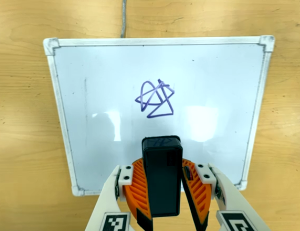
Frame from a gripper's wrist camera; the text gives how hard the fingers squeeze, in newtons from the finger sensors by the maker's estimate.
{"total": 9.9, "left": 10.1, "right": 9.7}